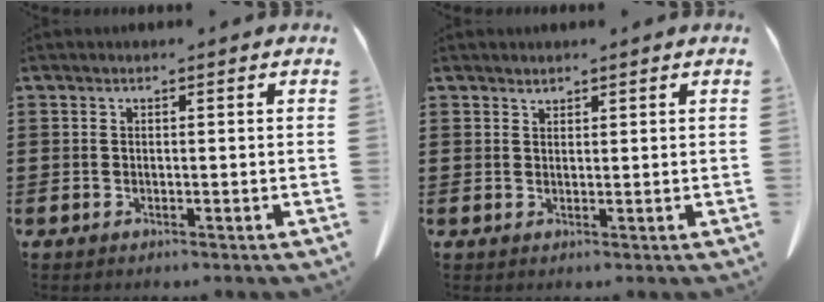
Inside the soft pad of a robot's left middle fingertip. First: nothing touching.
{"total": 1.1, "force": [1.1, 0.2, 0.0], "torque": [-0.003, -0.003, 0.024]}